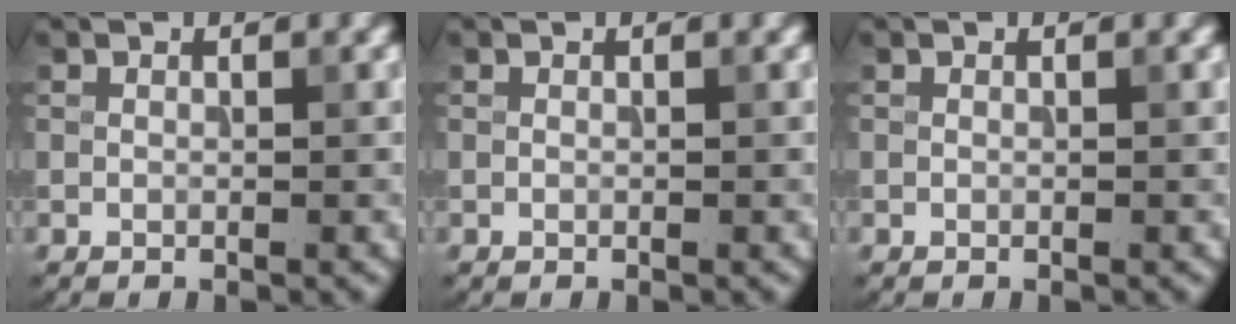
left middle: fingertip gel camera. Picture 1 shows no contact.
{"total": 0.0}
{"total": 0.0}